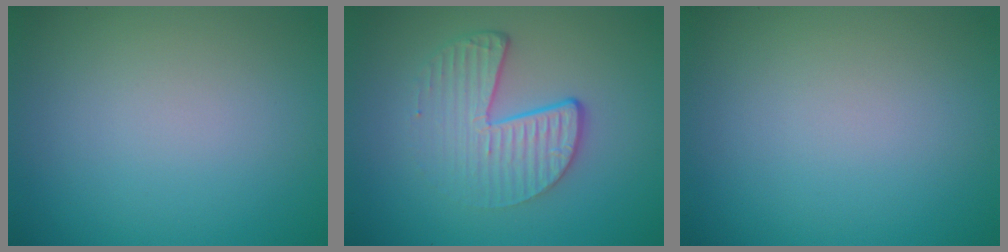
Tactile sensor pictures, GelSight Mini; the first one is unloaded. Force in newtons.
{"total": 4.7, "press": 3.0, "slide": 3.6}
{"total": 0.0}